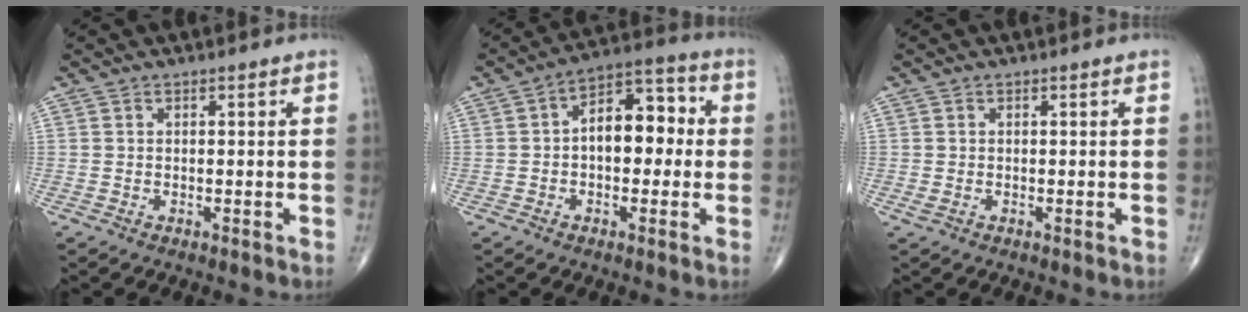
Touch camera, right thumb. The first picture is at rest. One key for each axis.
{"total": 10.8, "fx": 0.2, "fy": 6.5, "fz": 8.6, "tx": -0.097, "ty": 0.035, "tz": -0.009}
{"total": 1.1, "fx": -0.2, "fy": 0.5, "fz": 1.0, "tx": -0.022, "ty": 0.002, "tz": 0.000}